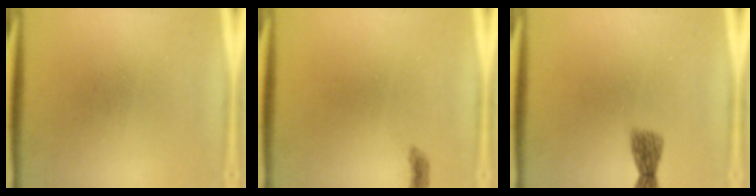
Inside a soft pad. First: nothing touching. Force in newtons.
{"total": 0.7}
{"total": 2.4}